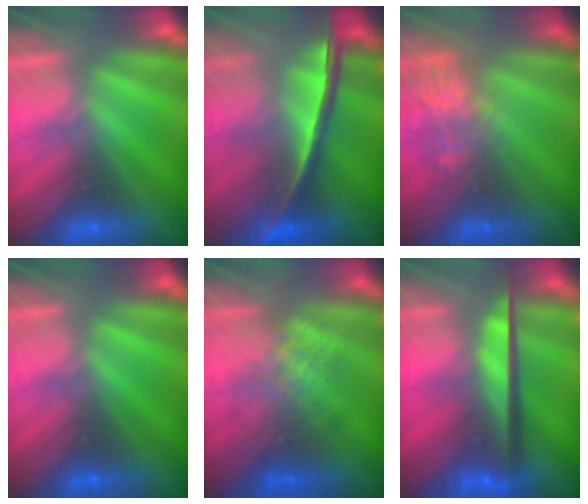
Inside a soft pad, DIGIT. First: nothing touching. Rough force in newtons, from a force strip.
{"total": 1.5}
{"total": 5.2}
{"total": 0.0}
{"total": 2.2}
{"total": 7.3}